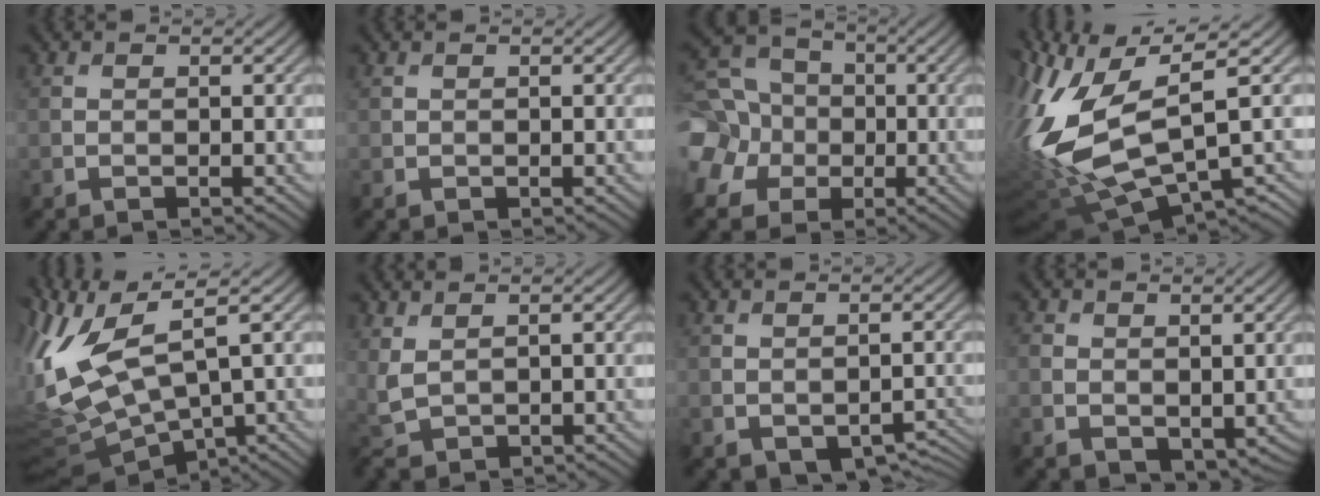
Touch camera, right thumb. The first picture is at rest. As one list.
[{"total": 0.5, "force": [0.4, 0.4, 0.0], "torque": [0.000, -0.002, 0.010]}, {"total": 11.5, "force": [-1.6, 10.2, 5.1], "torque": [-0.156, -0.011, -0.060]}, {"total": 15.5, "force": [-0.8, 5.9, 14.2], "torque": [-0.327, 0.000, 0.000]}, {"total": 13.1, "force": [2.1, 5.2, 11.8], "torque": [-0.288, -0.005, 0.052]}, {"total": 2.6, "force": [1.4, 1.2, 1.7], "torque": [-0.055, 0.003, 0.035]}, {"total": 4.1, "force": [-1.9, 2.5, 2.7], "torque": [-0.042, -0.020, -0.014]}, {"total": 3.2, "force": [0.7, 2.6, 1.8], "torque": [-0.042, -0.012, 0.018]}]